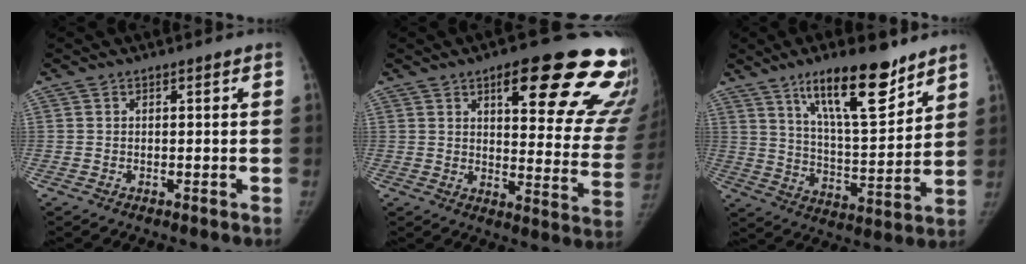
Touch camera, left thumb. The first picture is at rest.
{"total": 25.3, "force": [14.9, 7.9, 18.8], "torque": [-0.165, -0.059, 0.187]}
{"total": 17.3, "force": [11.5, 5.0, 11.9], "torque": [-0.162, -0.073, 0.198]}